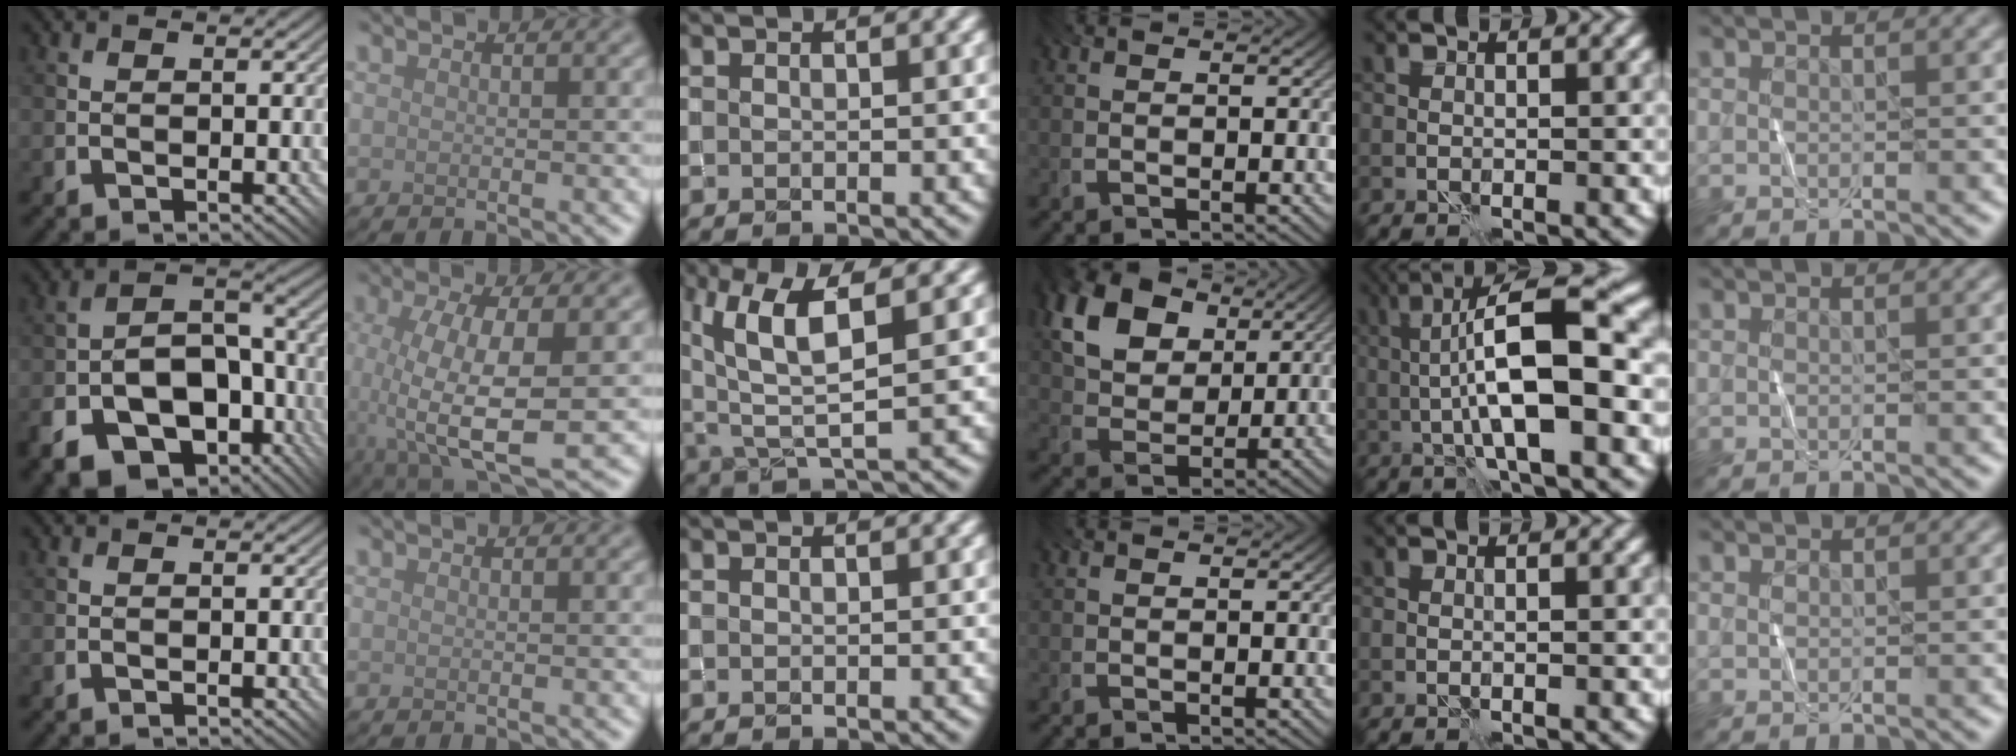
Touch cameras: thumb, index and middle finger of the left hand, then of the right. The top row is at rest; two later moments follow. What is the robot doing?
{"motion": "fold", "object": "shorts"}